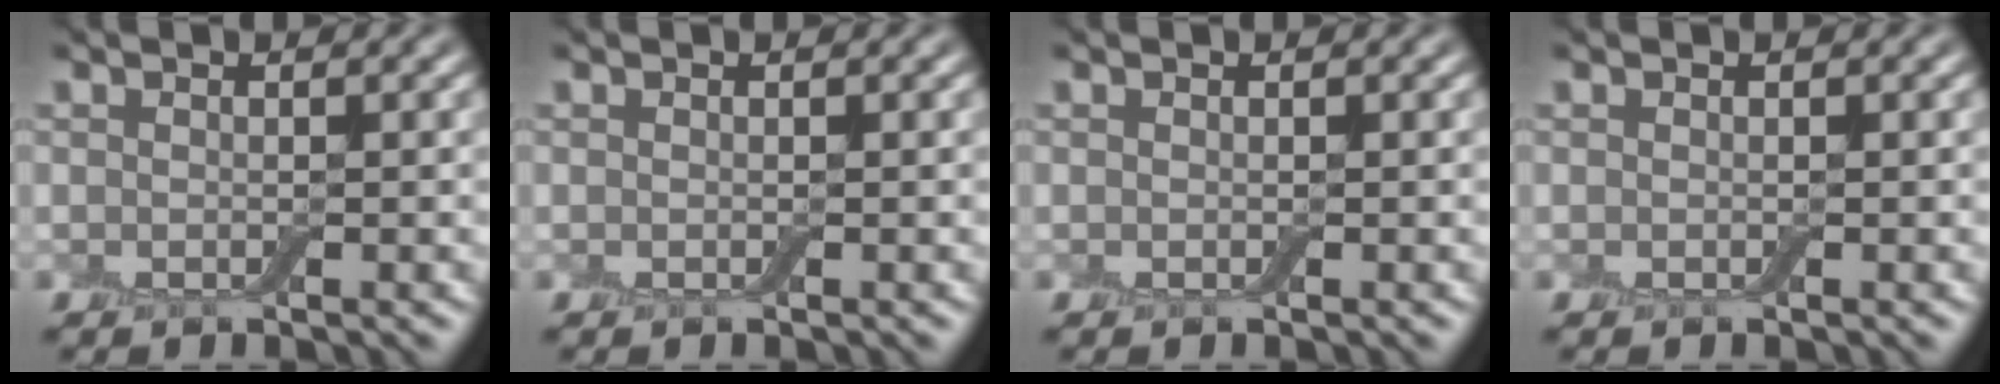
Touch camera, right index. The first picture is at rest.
{"total": 0.0}
{"total": 0.0}
{"total": 0.0}